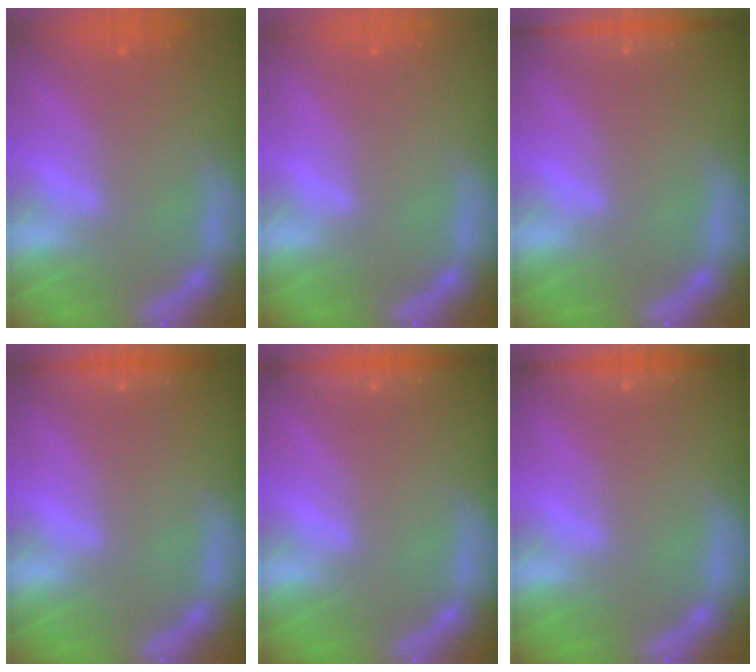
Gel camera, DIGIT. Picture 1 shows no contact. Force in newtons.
{"total": 0.0}
{"total": 5.0}
{"total": 2.4}
{"total": 3.5}
{"total": 3.0}